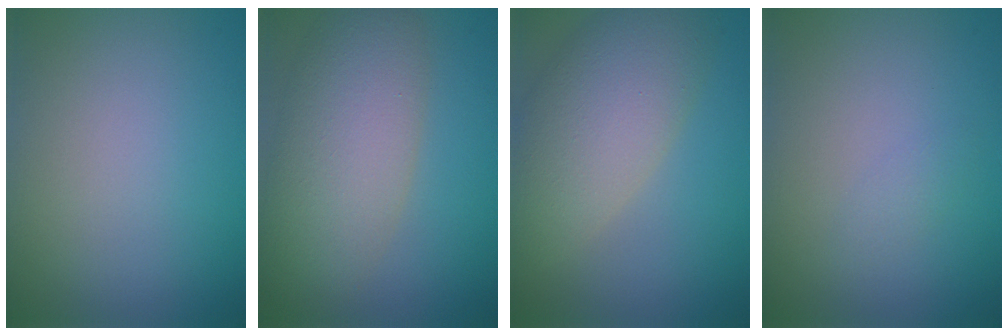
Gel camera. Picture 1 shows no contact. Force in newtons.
{"total": 7.3, "press": 7.3, "slide": 0.5}
{"total": 7.5, "press": 7.5, "slide": 0.6}
{"total": 0.8, "press": 0.8, "slide": 0.0}